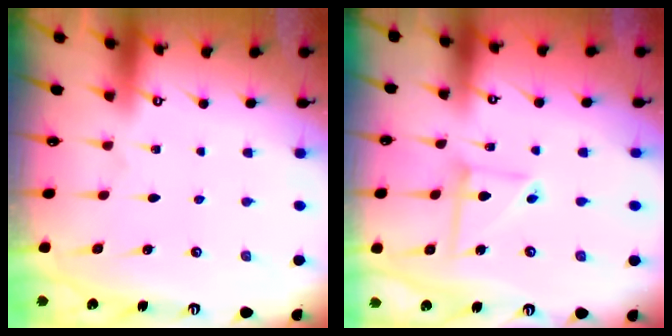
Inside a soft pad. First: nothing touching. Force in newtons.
{"total": 6.3, "press": 6.3, "slide": 0.5}